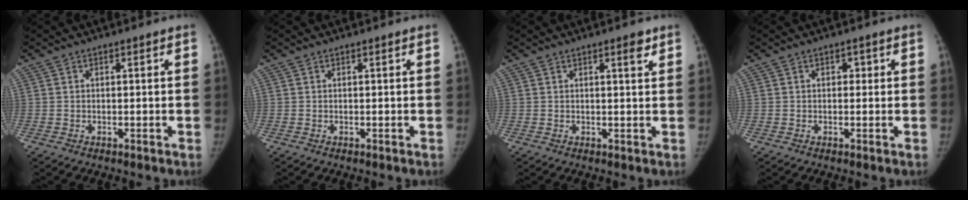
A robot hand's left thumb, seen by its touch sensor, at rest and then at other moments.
{"total": 0.0}
{"total": 2.0, "force": [1.2, 0.5, 1.5], "torque": [-0.017, -0.007, 0.017]}
{"total": 1.4, "force": [0.3, 1.1, 0.8], "torque": [0.003, 0.005, -0.001]}